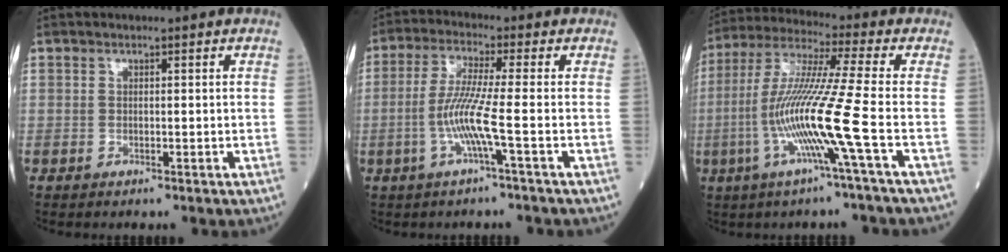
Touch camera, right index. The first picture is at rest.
{"total": 6.8, "force": [-1.9, -1.1, 6.4], "torque": [-0.137, -0.004, -0.042]}
{"total": 13.6, "force": [-3.9, -2.3, 12.9], "torque": [-0.262, -0.007, -0.085]}